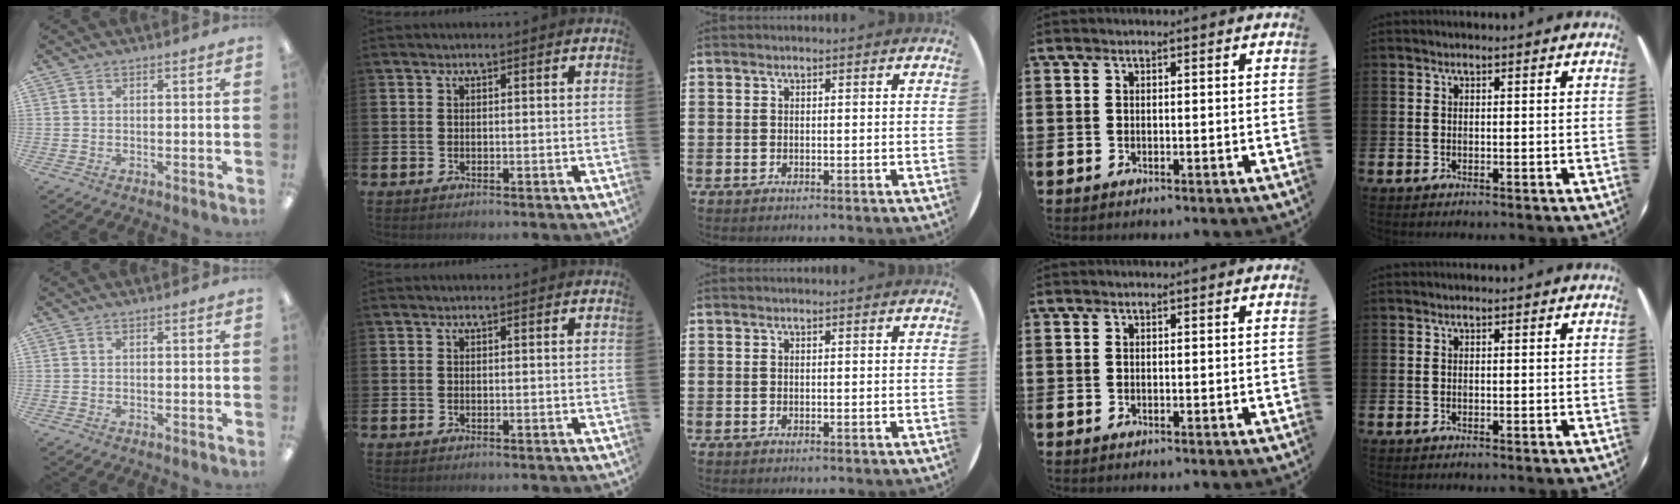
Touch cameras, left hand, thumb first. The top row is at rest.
{}